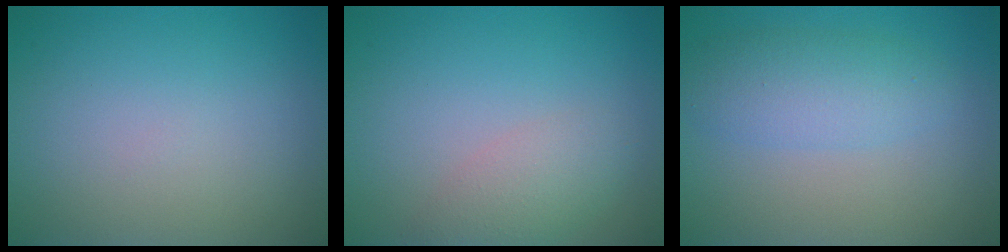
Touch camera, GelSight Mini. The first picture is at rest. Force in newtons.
{"total": 2.8, "press": 2.8, "slide": 0.1}
{"total": 3.5, "press": 3.5, "slide": 0.2}